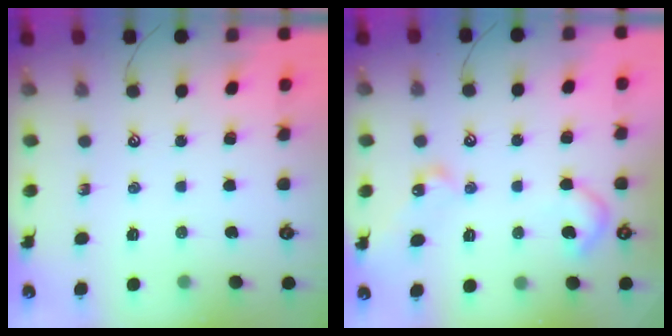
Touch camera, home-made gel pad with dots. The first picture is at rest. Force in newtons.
{"total": 8.6, "press": 8.5, "slide": 0.7}